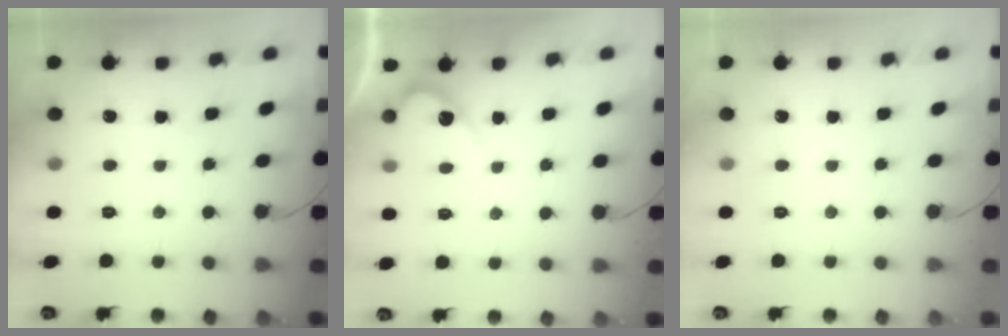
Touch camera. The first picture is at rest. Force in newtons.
{"total": 4.4, "press": 4.4, "slide": 0.3}
{"total": 0.0}